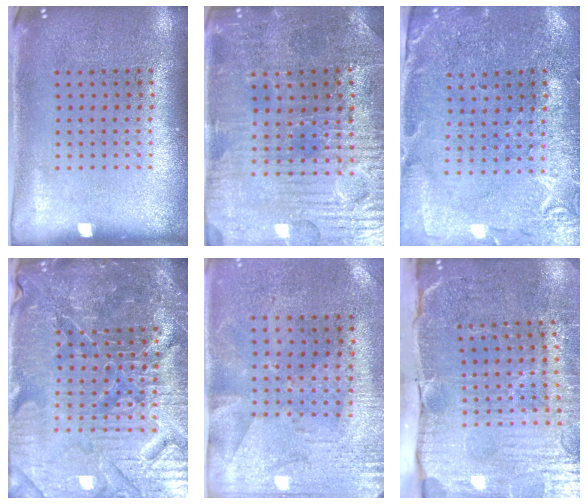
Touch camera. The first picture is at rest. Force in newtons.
{"total": 3.5, "press": 3.5, "slide": 0.5}
{"total": 0.5, "press": 0.5, "slide": 0.2}
{"total": 6.2, "press": 5.7, "slide": 2.5}
{"total": 2.8, "press": 2.2, "slide": 1.6}
{"total": 5.0, "press": 4.3, "slide": 2.6}